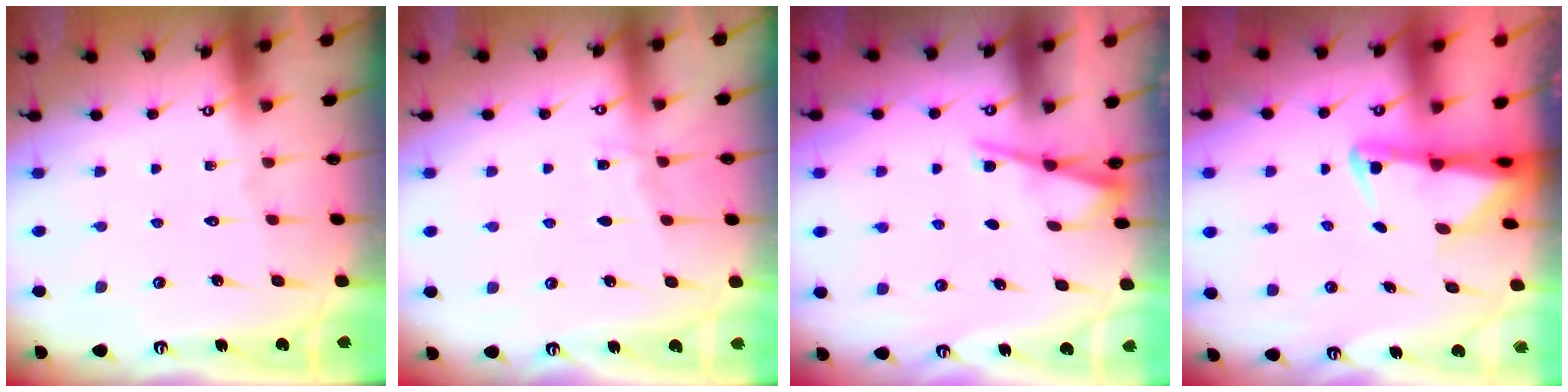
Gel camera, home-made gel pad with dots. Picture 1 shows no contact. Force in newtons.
{"total": 5.0, "press": 4.9, "slide": 0.6}
{"total": 2.6, "press": 2.6, "slide": 0.2}
{"total": 2.9, "press": 2.8, "slide": 0.6}